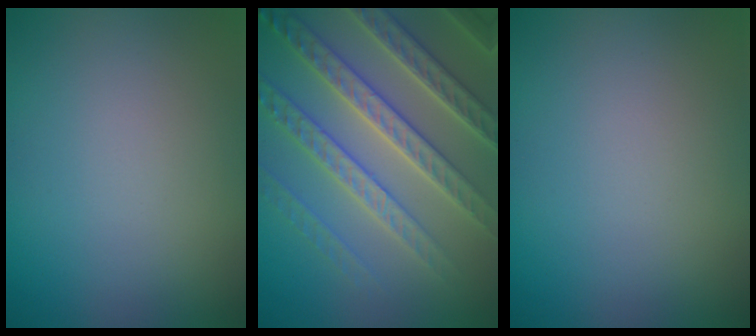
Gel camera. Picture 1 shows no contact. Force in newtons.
{"total": 7.0, "press": 6.8, "slide": 1.7}
{"total": 0.0}